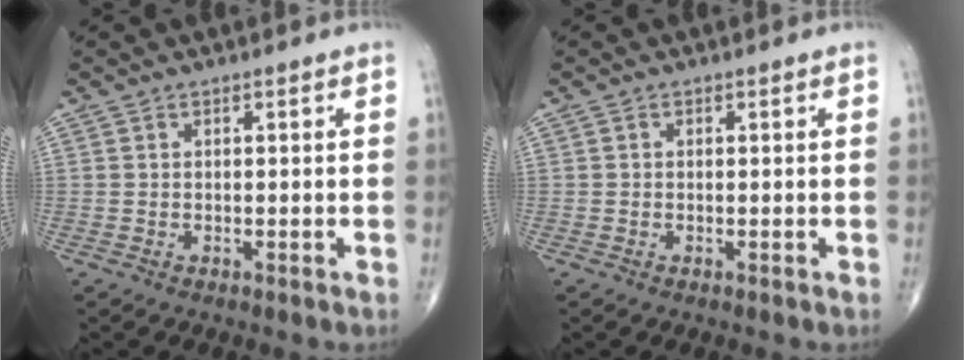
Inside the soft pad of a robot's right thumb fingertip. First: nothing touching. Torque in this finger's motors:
{"motor_torque": [-0.16, -0.16, -0.27, -0.24, 0.01]}